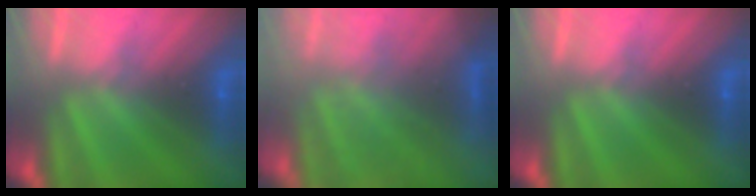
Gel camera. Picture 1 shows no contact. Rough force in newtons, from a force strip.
{"total": 9.0}
{"total": 0.0}